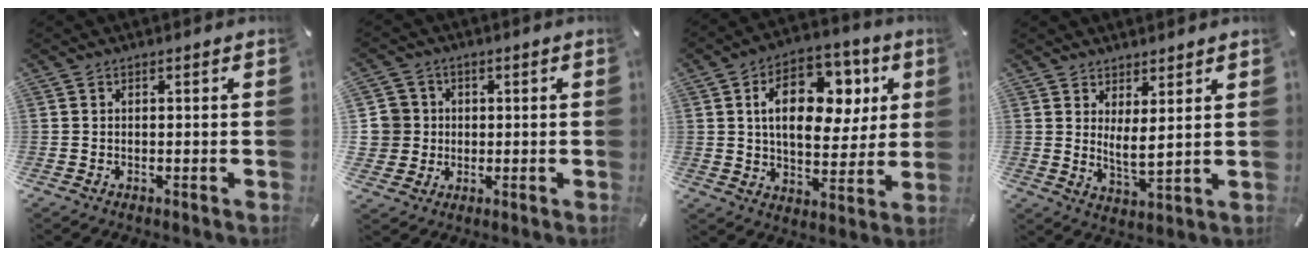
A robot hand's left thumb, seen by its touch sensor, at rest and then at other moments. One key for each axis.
{"total": 6.7, "fx": 0.9, "fy": 6.7, "fz": 0.2, "tx": -0.016, "ty": 0.001, "tz": 0.020}
{"total": 17.3, "fx": 5.2, "fy": 10.9, "fz": 12.4, "tx": -0.189, "ty": 0.000, "tz": 0.091}
{"total": 4.4, "fx": 3.2, "fy": 1.4, "fz": 2.6, "tx": -0.046, "ty": -0.023, "tz": 0.057}